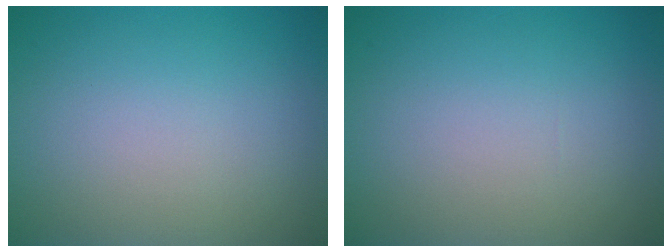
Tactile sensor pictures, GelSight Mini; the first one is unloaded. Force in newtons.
{"total": 0.0}